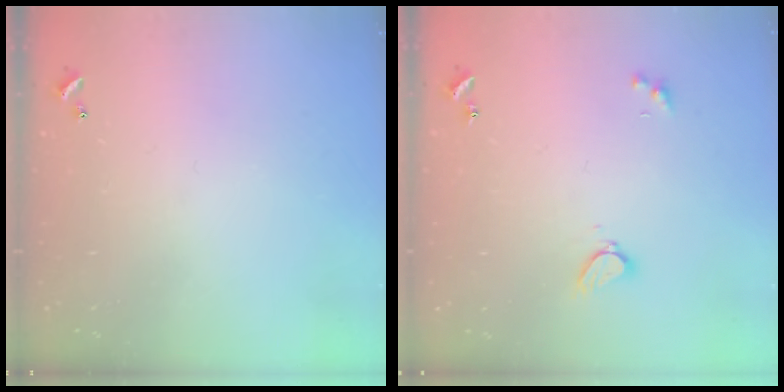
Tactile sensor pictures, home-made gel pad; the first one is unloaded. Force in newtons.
{"total": 2.3, "press": 2.3, "slide": 0.3}